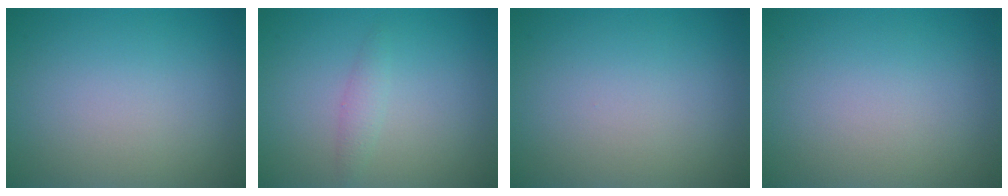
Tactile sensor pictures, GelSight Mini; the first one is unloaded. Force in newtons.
{"total": 1.2, "press": 1.2, "slide": 0.0}
{"total": 0.0}
{"total": 0.0}